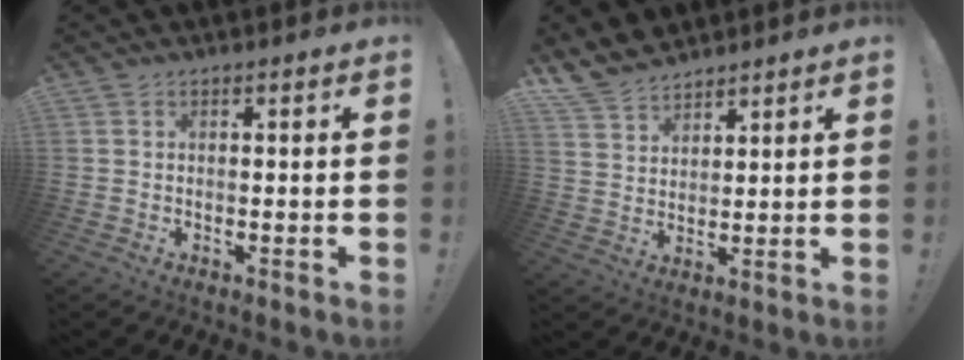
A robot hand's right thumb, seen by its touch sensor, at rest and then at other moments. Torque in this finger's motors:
{"motor_torque": [0.24, 2.37, 0.20, 0.17, 0.03]}